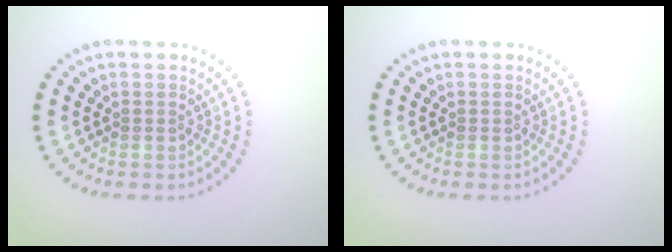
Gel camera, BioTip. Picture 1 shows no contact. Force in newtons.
{"total": 0.0}